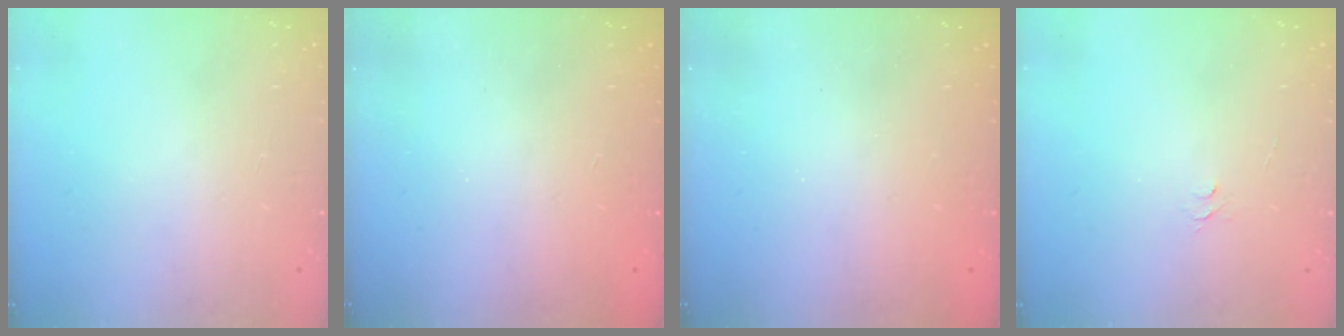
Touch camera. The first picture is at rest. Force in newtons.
{"total": 2.3, "press": 2.2, "slide": 0.7}
{"total": 2.6, "press": 2.5, "slide": 0.9}
{"total": 3.7, "press": 3.7, "slide": 0.4}